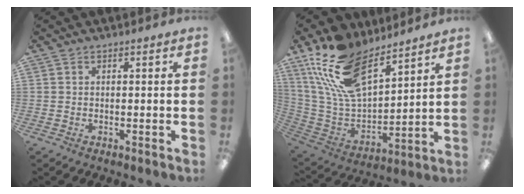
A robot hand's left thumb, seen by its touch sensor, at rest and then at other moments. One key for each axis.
{"total": 21.2, "fx": 14.1, "fy": 10.2, "fz": 12.2, "tx": -0.258, "ty": -0.074, "tz": 0.260}